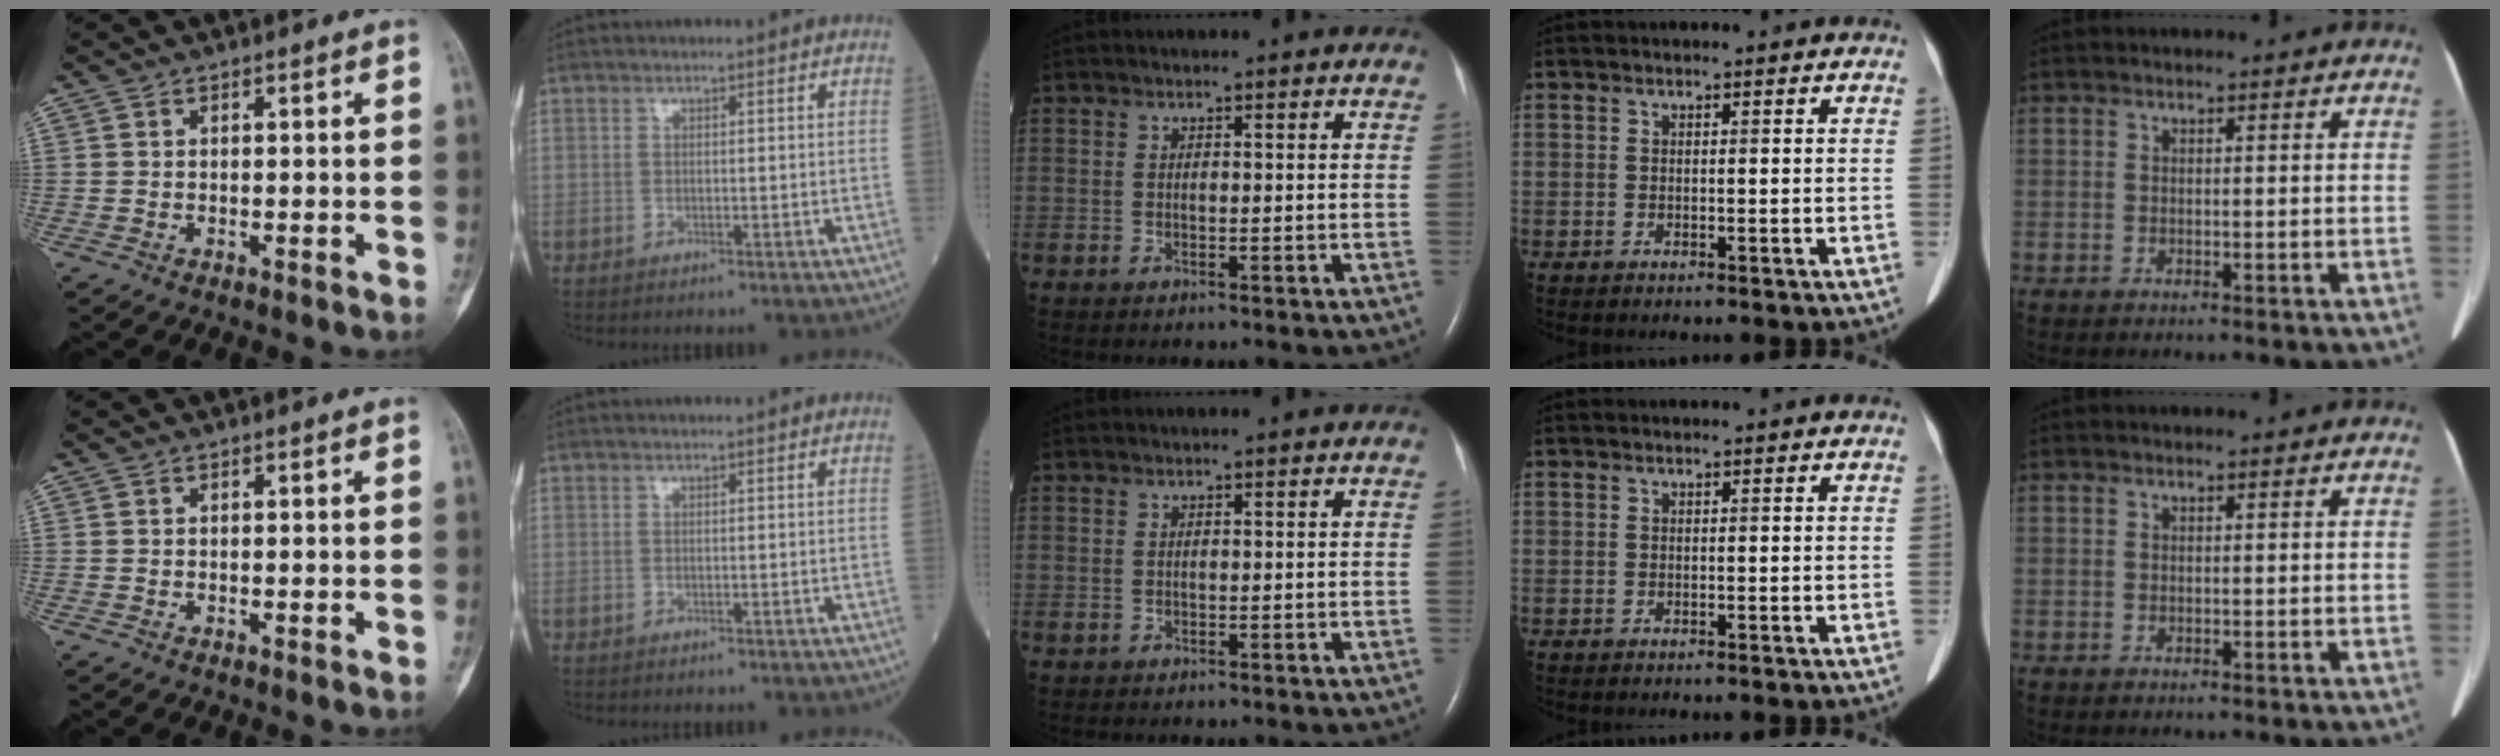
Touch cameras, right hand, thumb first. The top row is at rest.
{}